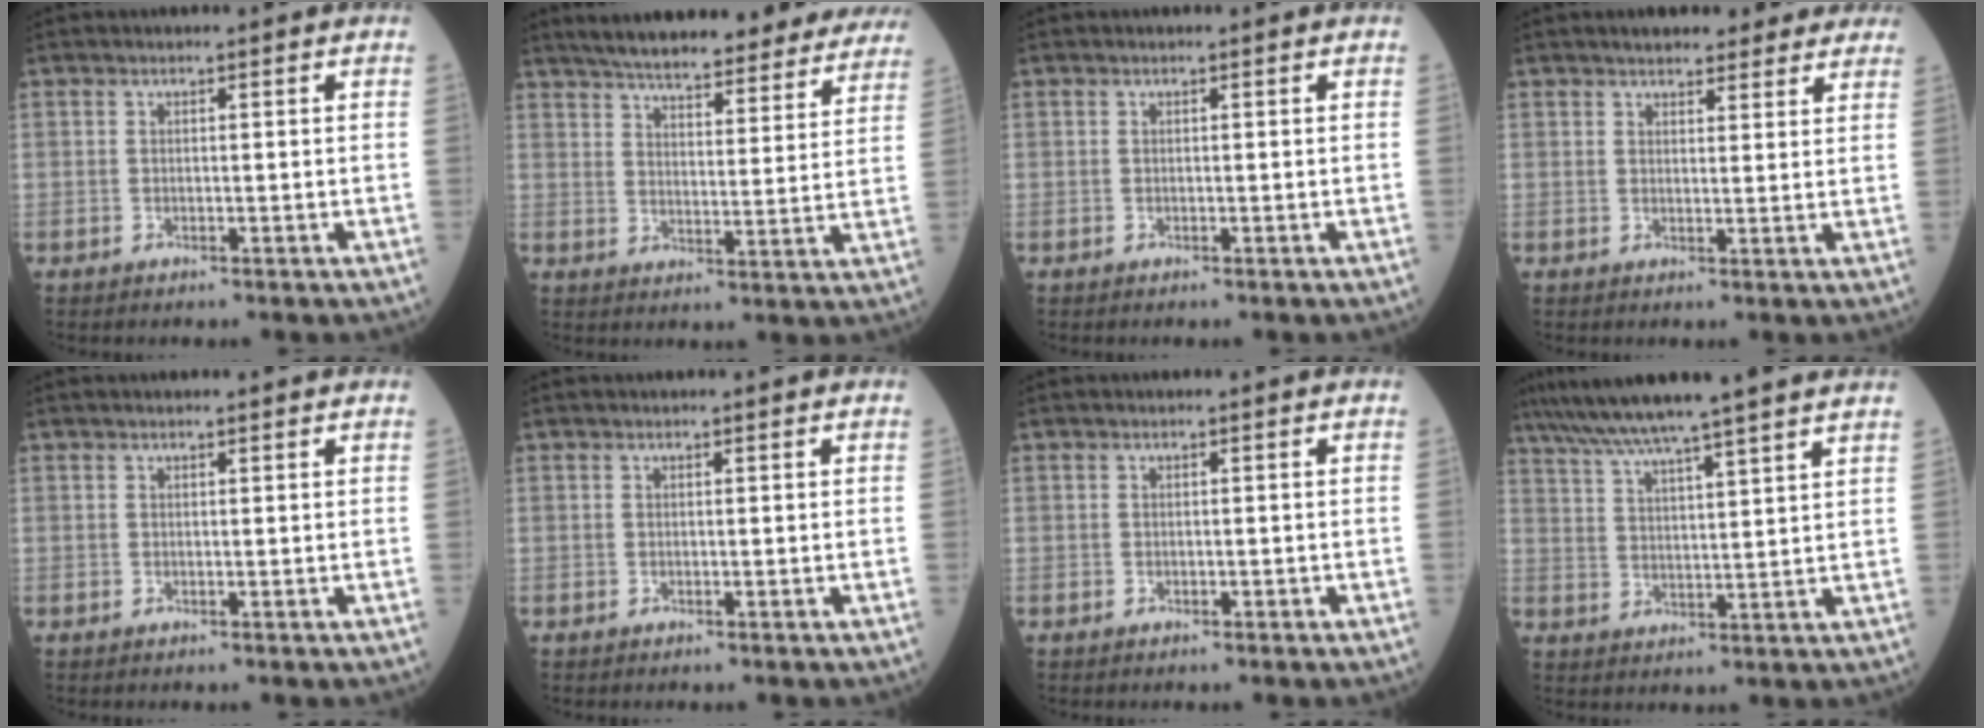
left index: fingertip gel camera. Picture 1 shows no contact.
{"total": 28.6, "force": [25.5, 5.8, 11.6], "torque": [-0.181, -0.026, 0.317]}
{"total": 0.0}
{"total": 10.3, "force": [8.9, 3.1, 4.2], "torque": [-0.033, 0.019, 0.104]}
{"total": 2.0, "force": [1.8, 0.2, 0.9], "torque": [-0.009, 0.019, 0.024]}
{"total": 0.8, "force": [0.7, 0.0, 0.3], "torque": [-0.008, 0.009, 0.012]}
{"total": 0.0}
{"total": 16.2, "force": [13.9, -1.6, 8.1], "torque": [-0.141, 0.011, 0.197]}